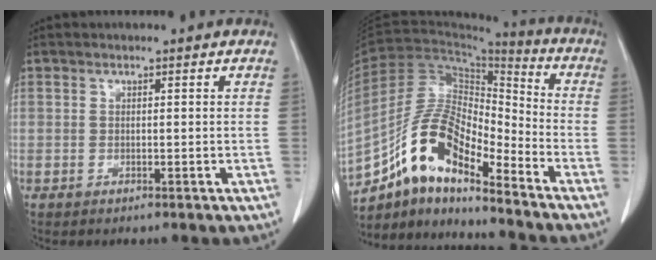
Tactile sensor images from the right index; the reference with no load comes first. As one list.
[{"total": 13.2, "force": [-9.7, 4.0, 8.0], "torque": [-0.151, 0.034, -0.175]}]